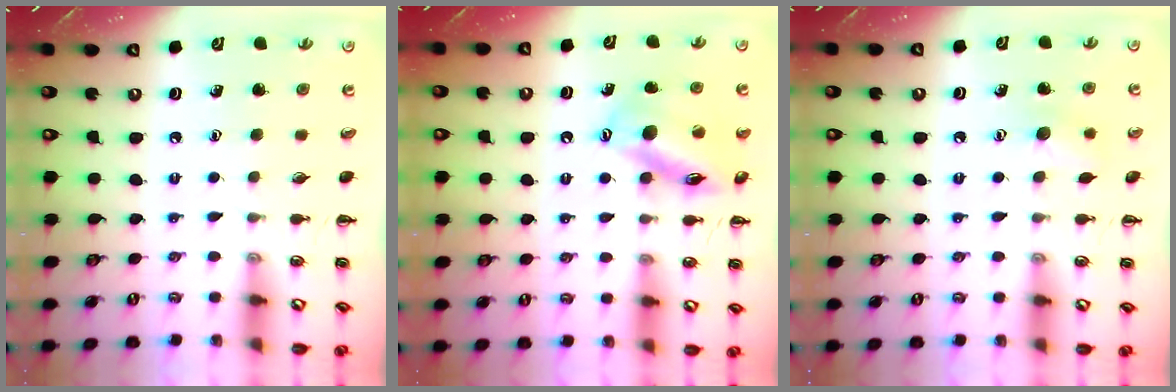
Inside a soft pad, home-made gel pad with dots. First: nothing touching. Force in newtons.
{"total": 14.2, "press": 14.0, "slide": 2.6}
{"total": 7.0, "press": 6.8, "slide": 1.7}